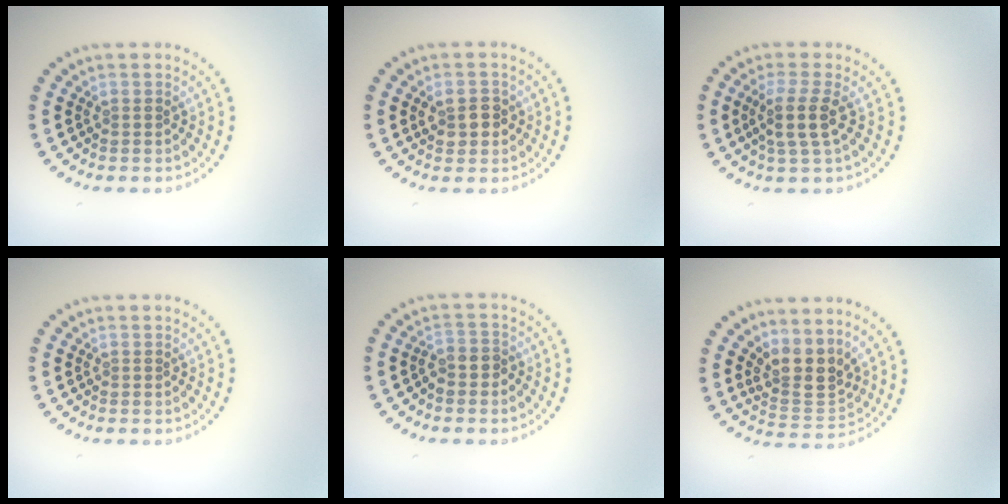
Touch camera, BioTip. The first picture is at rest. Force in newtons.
{"total": 2.4, "press": 2.4, "slide": 0.4}
{"total": 2.9, "press": 2.4, "slide": 1.6}
{"total": 0.0}
{"total": 1.9, "press": 1.6, "slide": 0.9}
{"total": 3.6, "press": 3.0, "slide": 2.1}